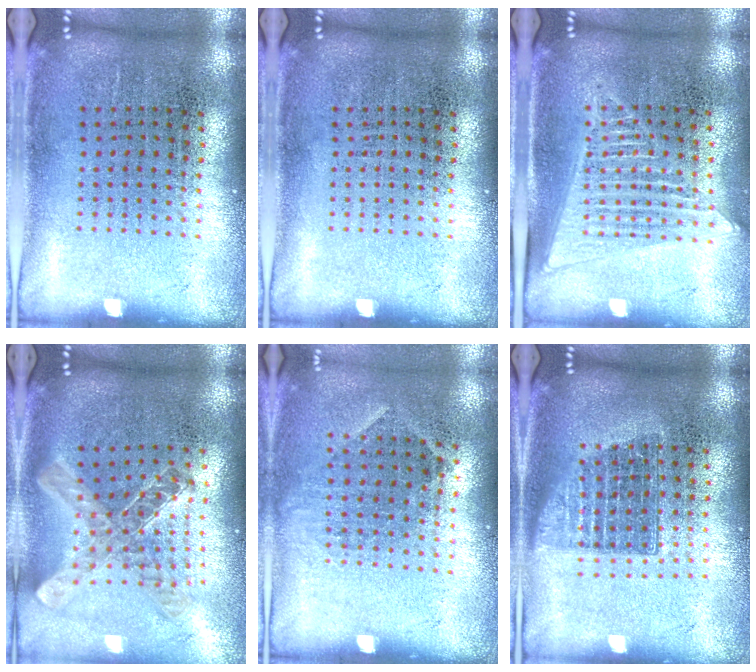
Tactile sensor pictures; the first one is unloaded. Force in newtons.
{"total": 0.0}
{"total": 1.6, "press": 1.5, "slide": 0.6}
{"total": 1.1, "press": 1.0, "slide": 0.3}
{"total": 0.9, "press": 0.7, "slide": 0.5}
{"total": 1.4, "press": 1.1, "slide": 0.8}